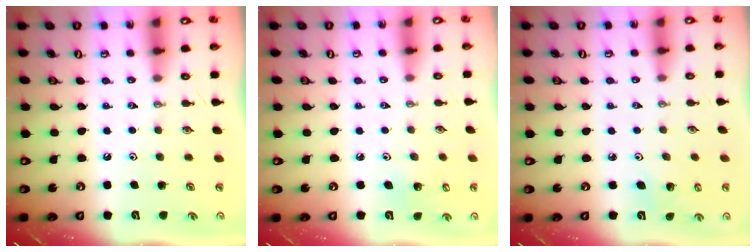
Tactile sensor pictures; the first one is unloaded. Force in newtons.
{"total": 3.0, "press": 3.0, "slide": 0.2}
{"total": 2.8, "press": 2.8, "slide": 0.4}